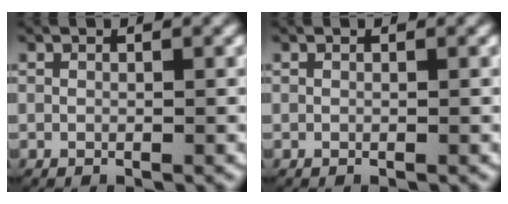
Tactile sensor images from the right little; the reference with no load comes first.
{"total": 0.0}